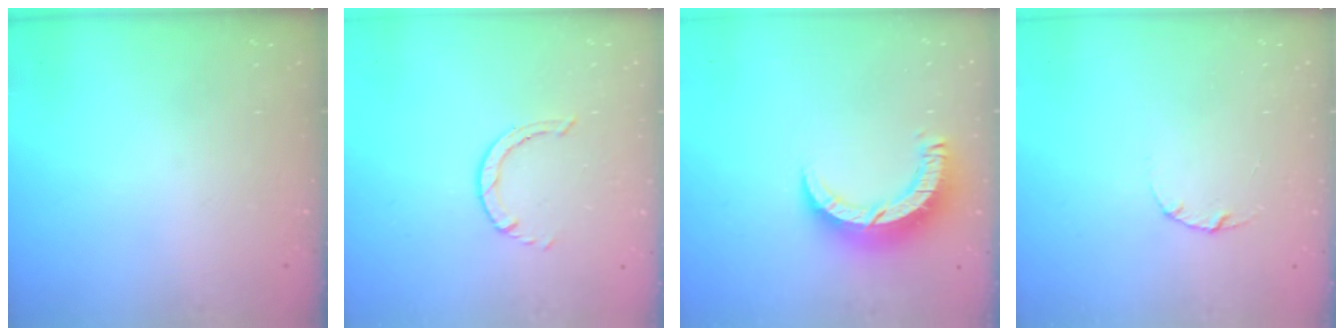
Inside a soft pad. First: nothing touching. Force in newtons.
{"total": 0.6, "press": 0.6, "slide": 0.1}
{"total": 9.3, "press": 9.2, "slide": 0.9}
{"total": 3.0, "press": 3.0, "slide": 0.4}